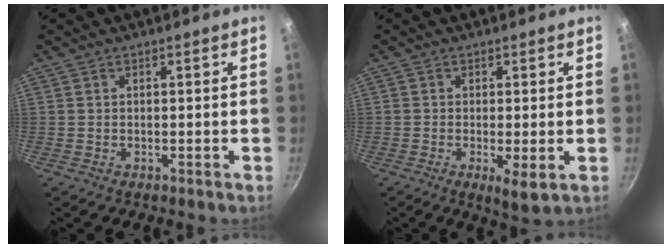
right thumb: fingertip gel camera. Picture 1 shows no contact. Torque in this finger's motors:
{"motor_torque": [-0.36, 0.10, -0.23, -0.10, -0.04]}